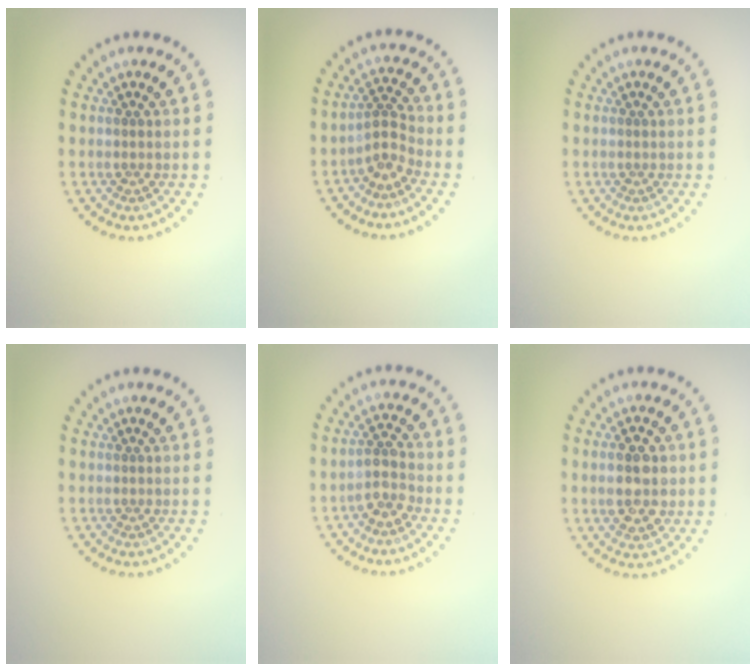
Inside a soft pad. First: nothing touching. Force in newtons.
{"total": 2.3, "press": 1.6, "slide": 1.7}
{"total": 0.0}
{"total": 0.0}
{"total": 2.3, "press": 2.1, "slide": 0.9}
{"total": 3.7, "press": 3.7, "slide": 0.5}